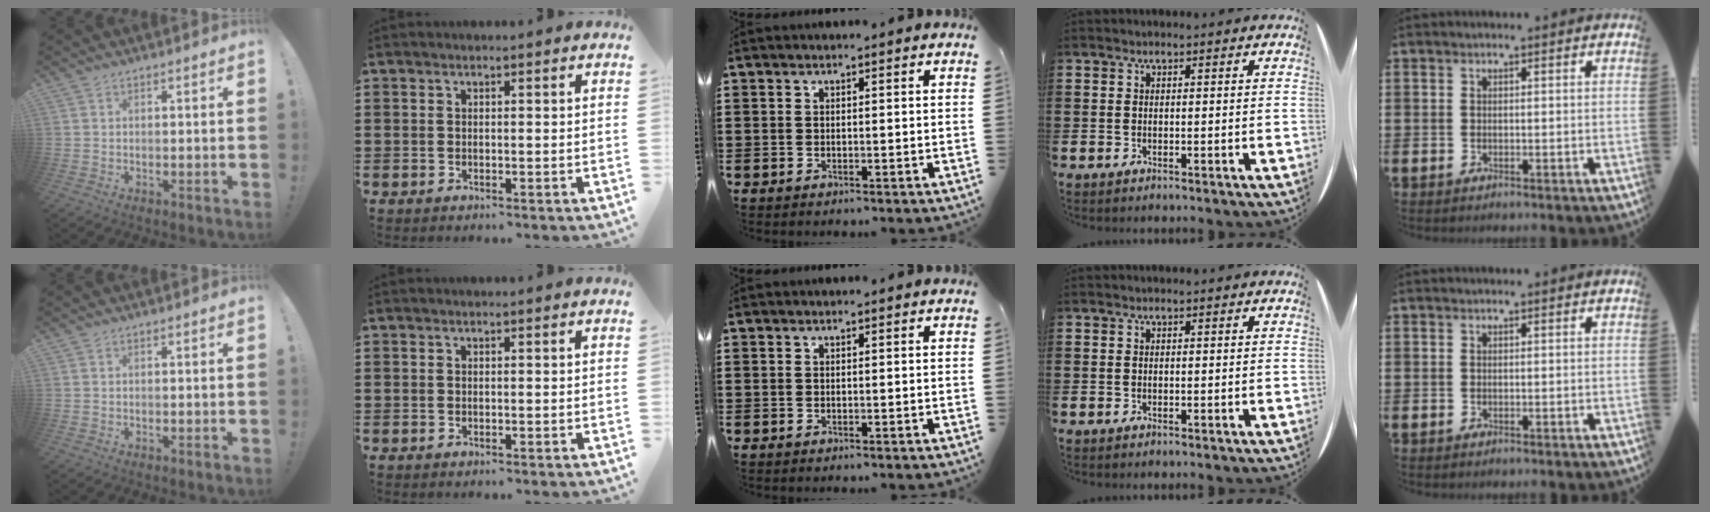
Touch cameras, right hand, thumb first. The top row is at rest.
{}